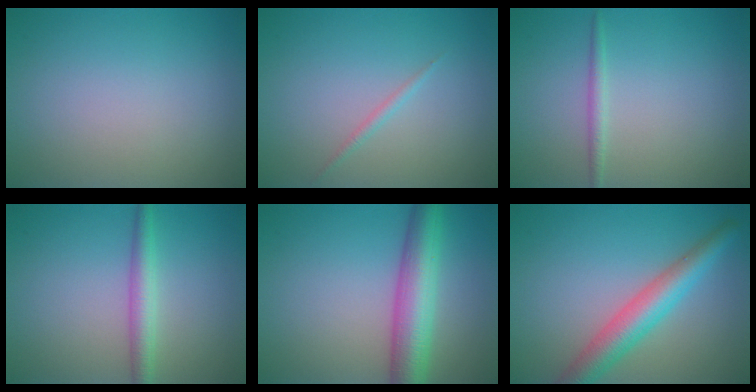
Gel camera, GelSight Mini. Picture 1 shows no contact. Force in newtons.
{"total": 0.7, "press": 0.7, "slide": 0.0}
{"total": 1.1, "press": 1.1, "slide": 0.1}
{"total": 2.5, "press": 2.5, "slide": 0.1}
{"total": 6.5, "press": 6.5, "slide": 0.4}
{"total": 5.0, "press": 5.0, "slide": 0.2}